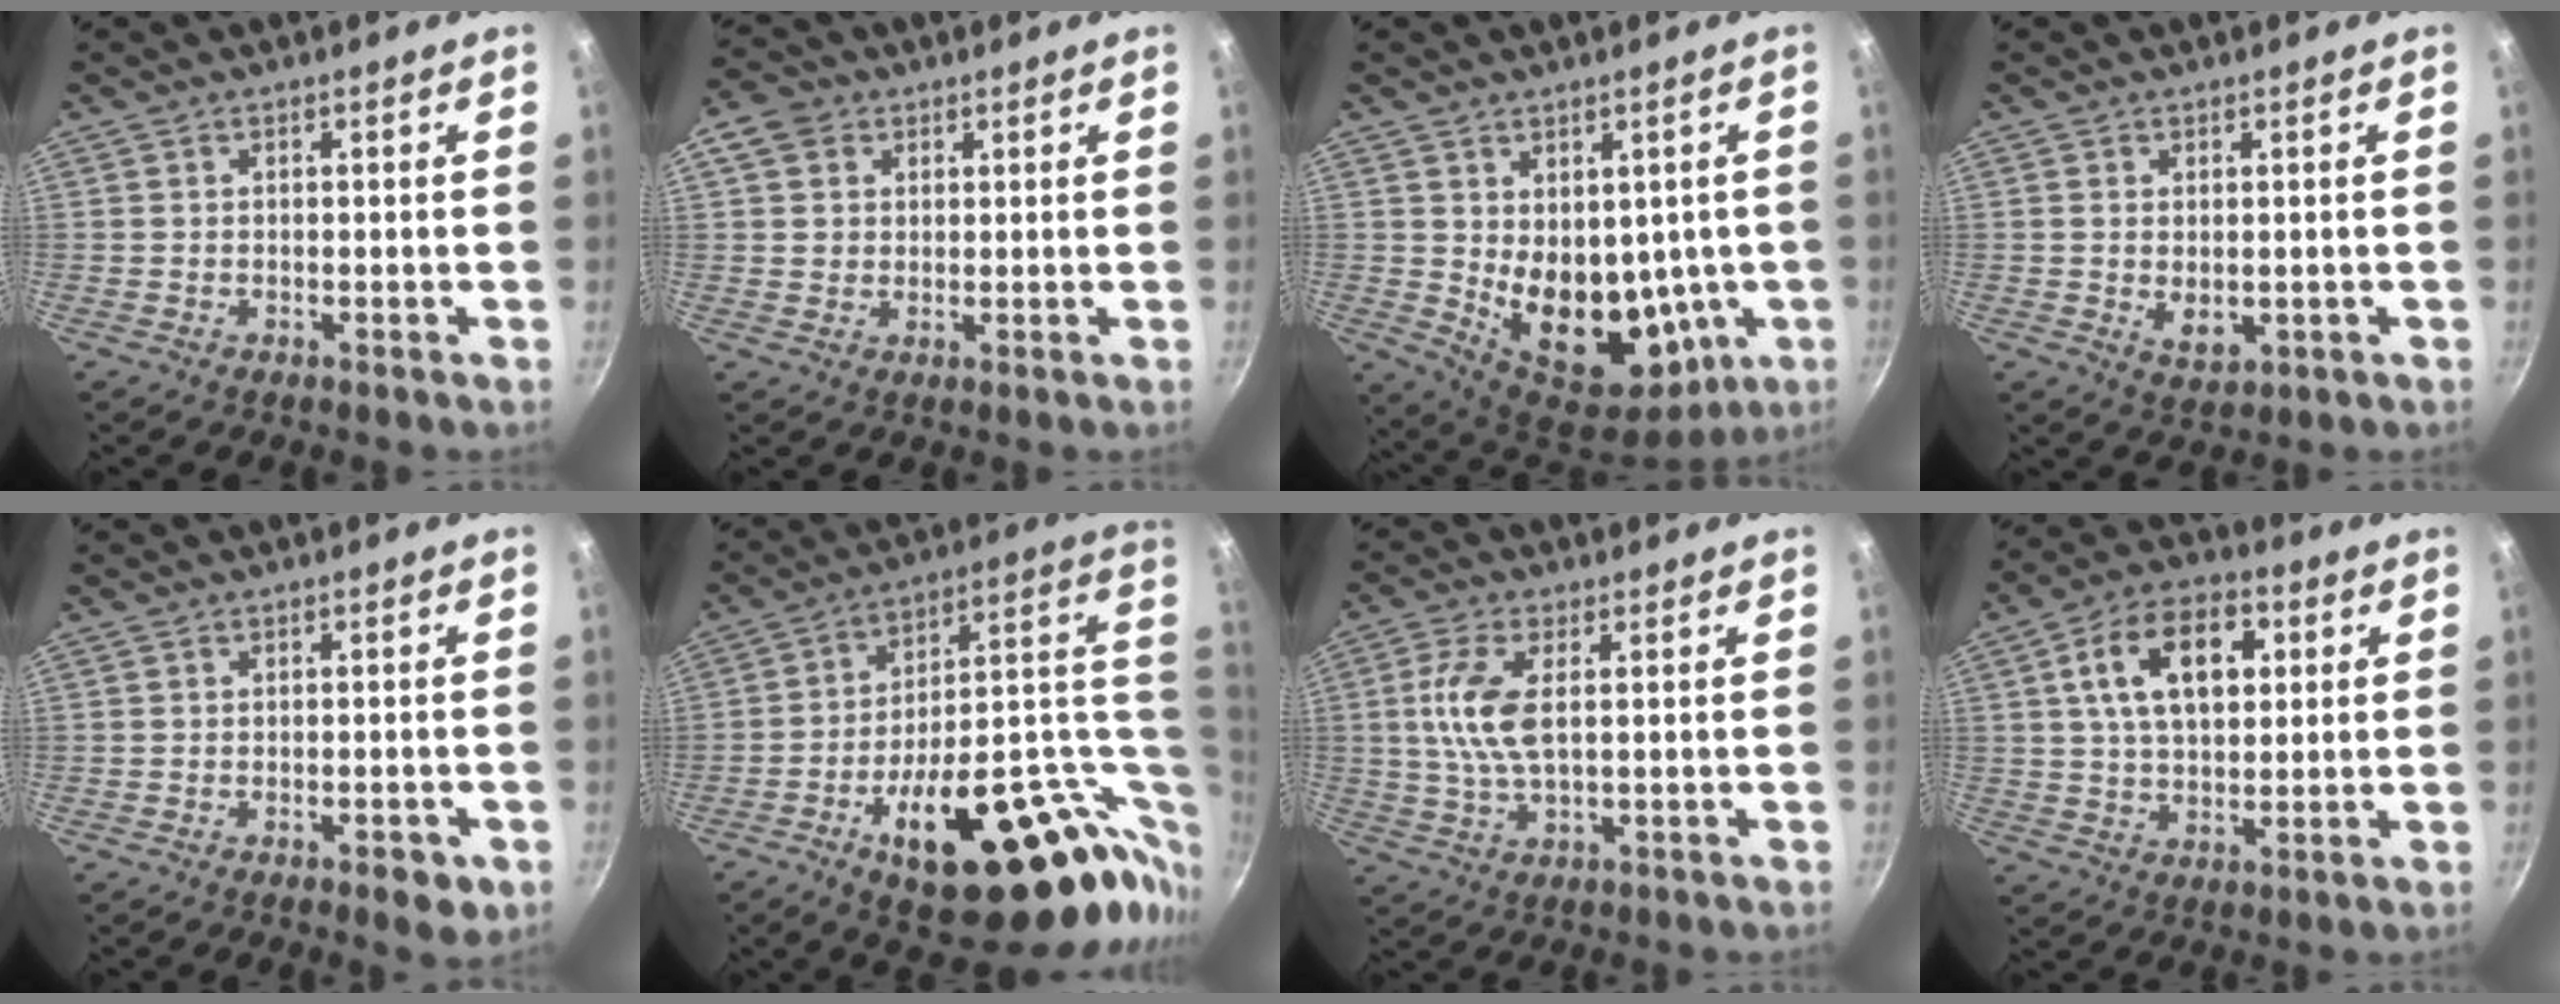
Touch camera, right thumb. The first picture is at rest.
{"total": 5.5, "force": [2.1, 4.7, 2.1], "torque": [-0.009, 0.001, 0.032]}
{"total": 17.2, "force": [0.3, 11.6, 12.7], "torque": [-0.150, -0.035, 0.038]}
{"total": 3.9, "force": [-0.1, 2.5, 3.0], "torque": [-0.049, -0.012, 0.006]}
{"total": 4.0, "force": [-1.7, 1.8, 3.1], "torque": [-0.030, 0.010, -0.017]}
{"total": 31.8, "force": [-4.8, 15.2, 27.5], "torque": [-0.354, 0.021, -0.051]}
{"total": 8.4, "force": [1.1, 3.5, 7.6], "torque": [-0.164, 0.003, 0.020]}
{"total": 14.4, "force": [3.7, 8.9, 10.7], "torque": [-0.155, 0.010, 0.055]}